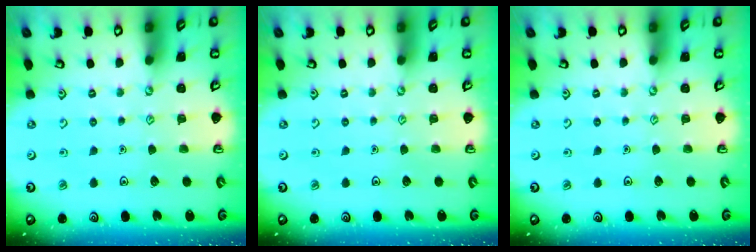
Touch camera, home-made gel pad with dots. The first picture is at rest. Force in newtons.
{"total": 0.0}
{"total": 0.0}